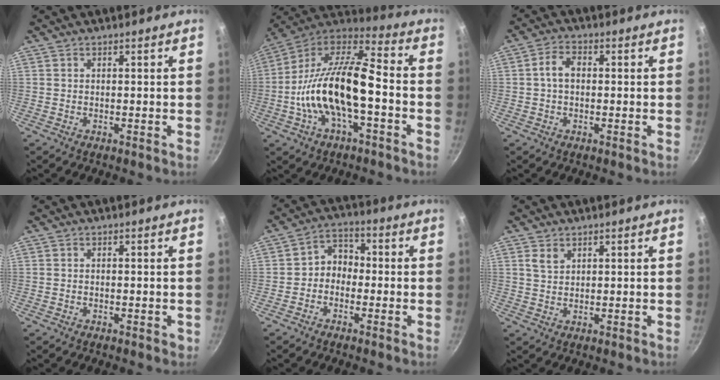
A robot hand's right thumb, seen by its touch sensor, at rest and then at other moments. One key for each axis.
{"total": 21.0, "fx": -4.2, "fy": 9.1, "fz": 18.5, "tx": -0.338, "ty": 0.044, "tz": -0.090}
{"total": 4.3, "fx": 0.1, "fy": 3.0, "fz": 3.2, "tx": -0.054, "ty": 0.015, "tz": -0.005}
{"total": 0.8, "fx": -0.4, "fy": 0.4, "fz": 0.5, "tx": -0.006, "ty": 0.002, "tz": -0.005}
{"total": 5.4, "fx": -1.3, "fy": 4.4, "fz": 2.9, "tx": -0.019, "ty": 0.028, "tz": -0.037}
{"total": 2.6, "fx": 1.4, "fy": 1.6, "fz": 1.4, "tx": -0.023, "ty": -0.003, "tz": 0.028}